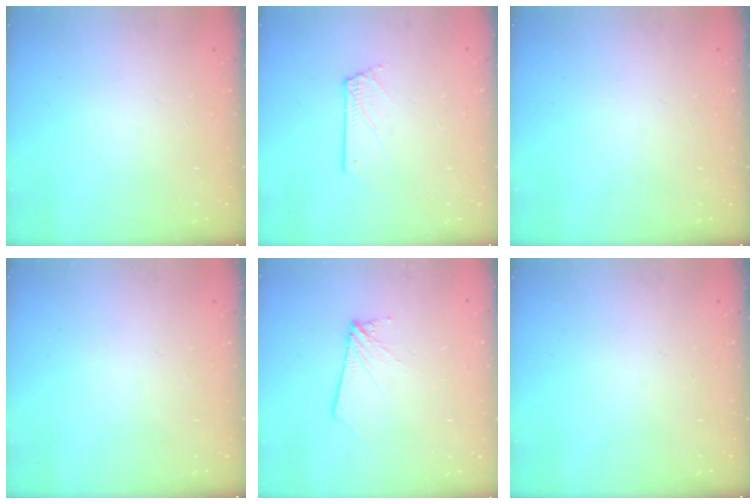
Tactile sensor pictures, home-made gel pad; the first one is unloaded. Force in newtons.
{"total": 1.1, "press": 1.1, "slide": 0.2}
{"total": 0.0}
{"total": 0.0}
{"total": 2.6, "press": 2.6, "slide": 0.2}
{"total": 0.0}